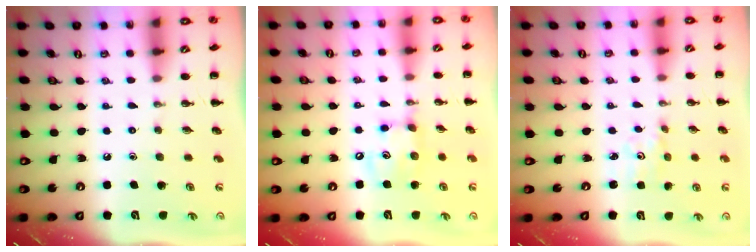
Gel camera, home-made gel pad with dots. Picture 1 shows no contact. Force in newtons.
{"total": 8.4, "press": 8.3, "slide": 1.2}
{"total": 2.1, "press": 2.0, "slide": 0.6}